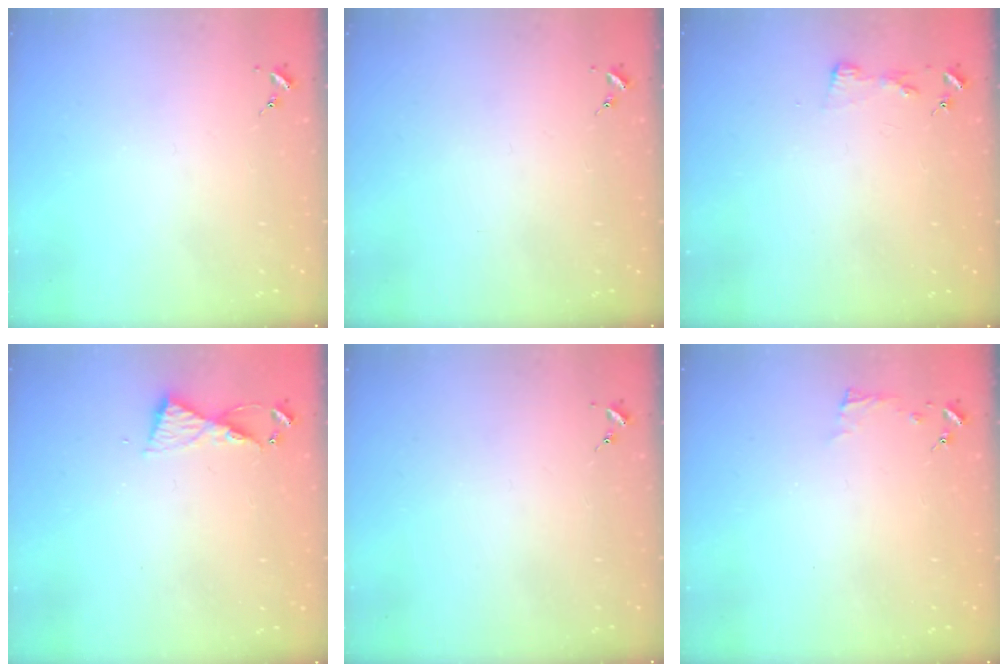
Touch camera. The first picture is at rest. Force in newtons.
{"total": 0.0}
{"total": 3.1, "press": 3.1, "slide": 0.4}
{"total": 6.0, "press": 6.0, "slide": 0.6}
{"total": 0.0}
{"total": 3.8, "press": 3.7, "slide": 0.4}